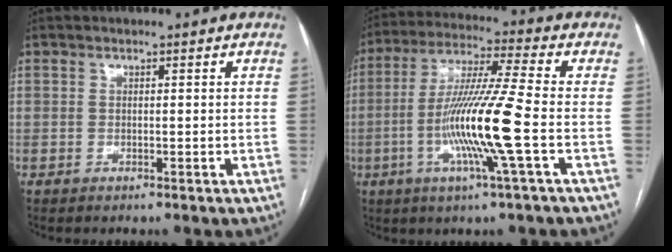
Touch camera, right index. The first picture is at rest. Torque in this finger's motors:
{"motor_torque": [2.14, 0.00, 0.52, 0.21]}